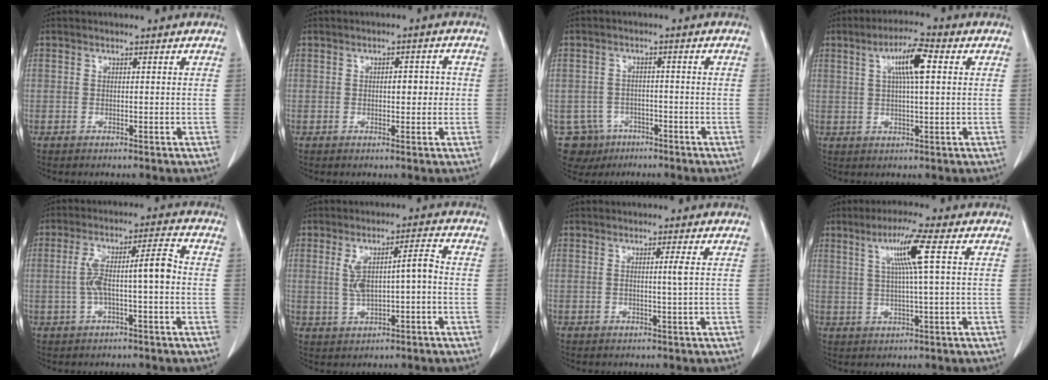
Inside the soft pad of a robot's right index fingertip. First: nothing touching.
{"total": 3.2, "force": [0.2, 1.5, 2.9], "torque": [-0.038, 0.009, 0.003]}
{"total": 6.6, "force": [-3.4, 5.6, 0.1], "torque": [0.000, 0.009, -0.047]}
{"total": 7.1, "force": [2.1, 0.9, 6.7], "torque": [-0.118, 0.011, 0.034]}
{"total": 8.2, "force": [-0.7, 1.3, 8.1], "torque": [-0.150, 0.031, -0.012]}
{"total": 6.8, "force": [0.0, 1.6, 6.6], "torque": [-0.125, 0.021, 0.007]}
{"total": 1.6, "force": [0.2, -0.6, 1.5], "torque": [-0.025, -0.003, 0.004]}
{"total": 7.3, "force": [2.4, -1.0, 6.9], "torque": [-0.124, 0.007, 0.044]}